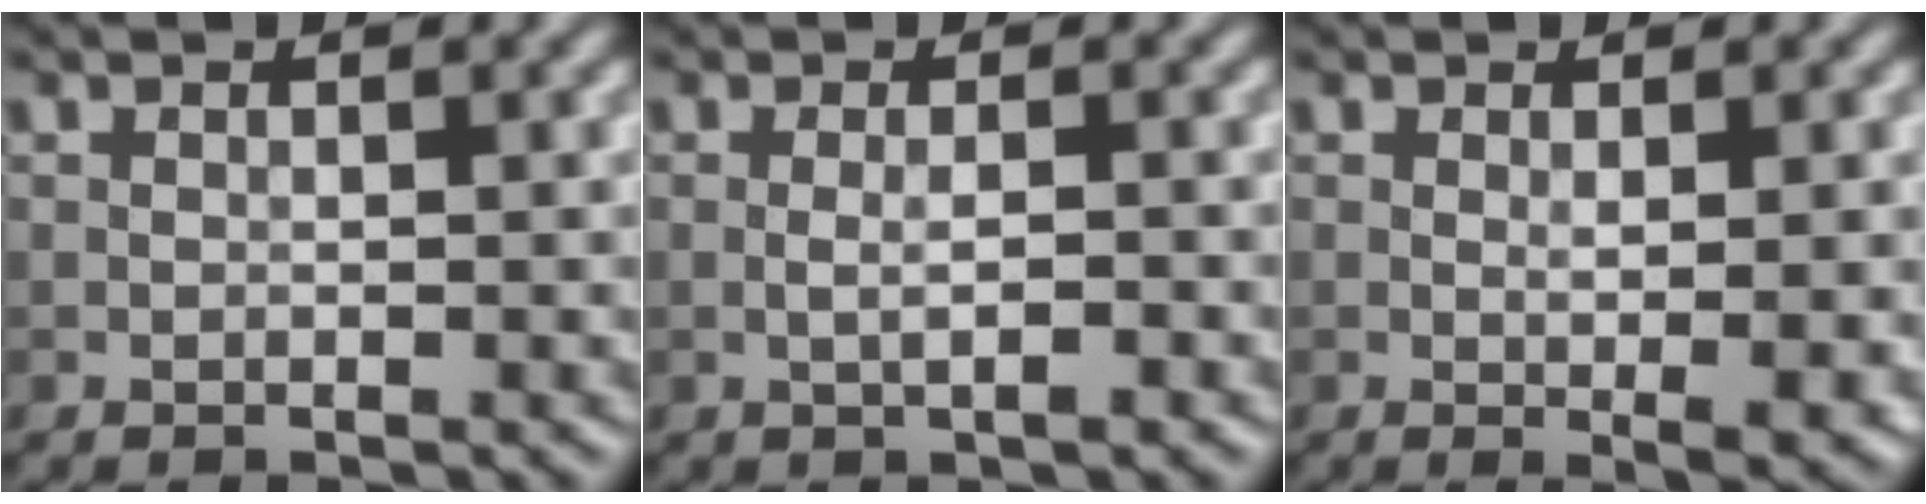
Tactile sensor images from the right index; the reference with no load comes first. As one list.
[{"total": 1.6, "force": [-0.4, 0.2, 1.6], "torque": [-0.030, 0.000, -0.010]}, {"total": 3.1, "force": [-0.2, 0.5, 3.1], "torque": [-0.045, -0.005, 0.001]}]